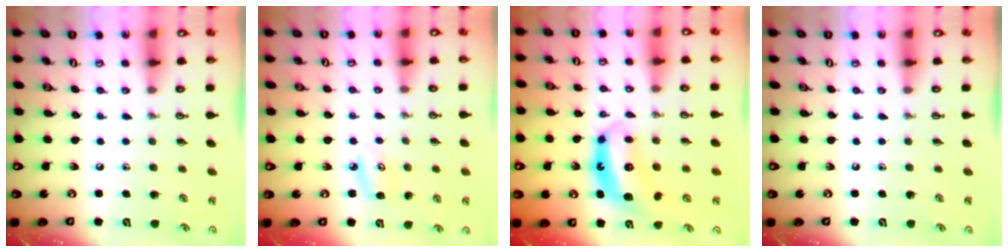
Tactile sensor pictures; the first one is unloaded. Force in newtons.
{"total": 5.6, "press": 5.6, "slide": 0.4}
{"total": 7.1, "press": 7.1, "slide": 0.7}
{"total": 0.0}